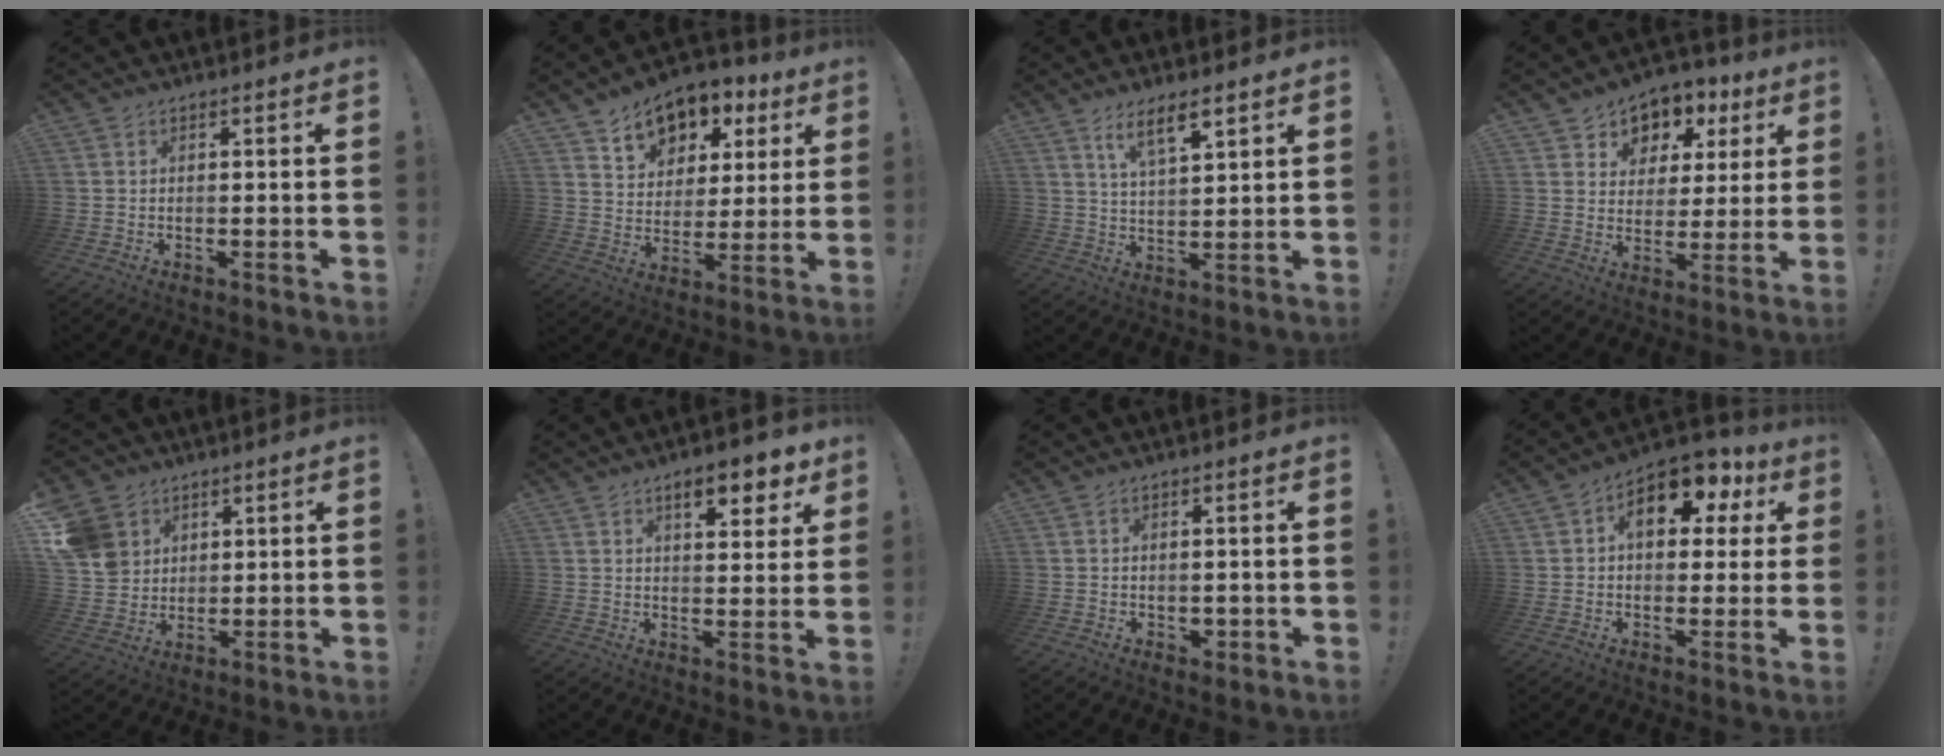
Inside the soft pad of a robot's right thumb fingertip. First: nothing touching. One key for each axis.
{"total": 11.1, "fx": 7.0, "fy": 7.5, "fz": 4.2, "tx": -0.056, "ty": -0.051, "tz": 0.130}
{"total": 7.8, "fx": 5.4, "fy": 2.1, "fz": 5.2, "tx": -0.085, "ty": -0.028, "tz": 0.093}
{"total": 7.4, "fx": 3.5, "fy": 6.3, "fz": 1.8, "tx": -0.024, "ty": -0.030, "tz": 0.070}
{"total": 11.0, "fx": 4.4, "fy": 9.6, "fz": 3.1, "tx": -0.049, "ty": -0.020, "tz": 0.093}
{"total": 8.7, "fx": 5.4, "fy": 2.9, "fz": 6.1, "tx": -0.077, "ty": -0.026, "tz": 0.089}
{"total": 1.7, "fx": 0.2, "fy": 1.6, "fz": 0.7, "tx": 0.003, "ty": -0.003, "tz": 0.002}
{"total": 13.8, "fx": 5.3, "fy": 8.3, "fz": 9.6, "tx": -0.131, "ty": -0.016, "tz": 0.090}